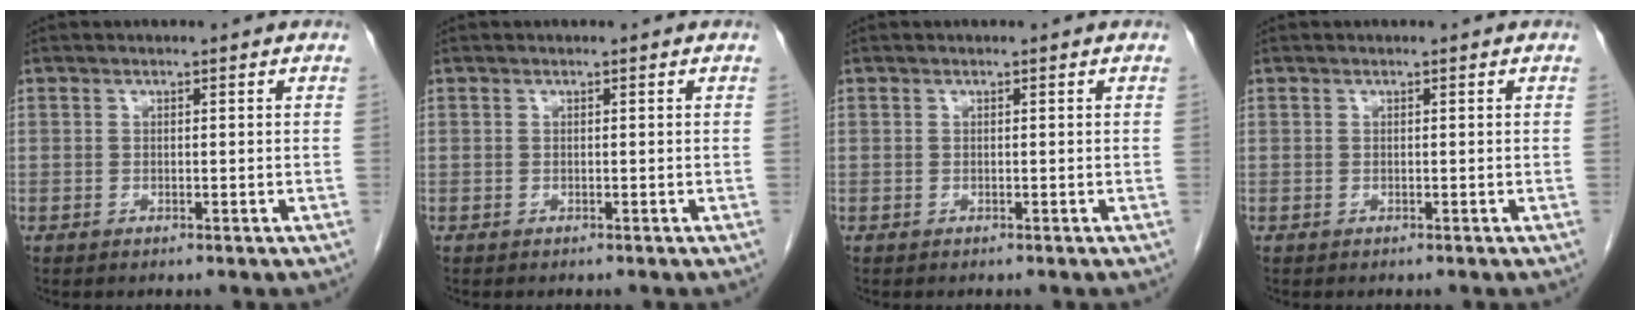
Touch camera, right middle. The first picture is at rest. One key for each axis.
{"total": 0.0}
{"total": 0.0}
{"total": 0.0}